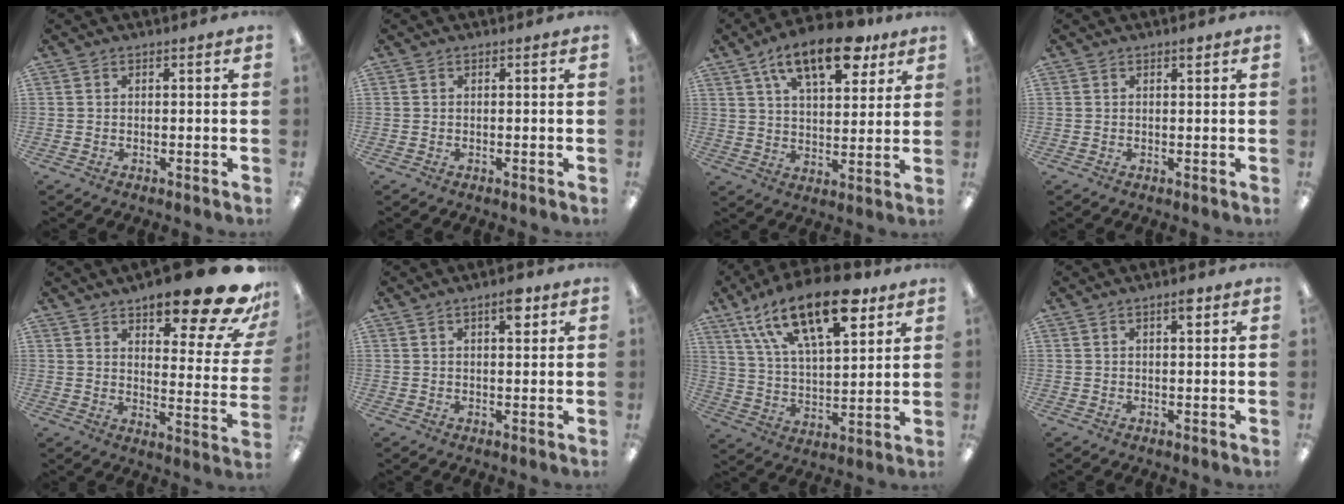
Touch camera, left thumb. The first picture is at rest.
{"total": 0.0}
{"total": 16.6, "force": [10.1, 7.2, 11.1], "torque": [-0.167, -0.039, 0.167]}
{"total": 1.2, "force": [0.9, 0.2, 0.8], "torque": [-0.009, -0.003, 0.013]}
{"total": 20.0, "force": [13.8, 6.1, 13.1], "torque": [-0.166, -0.100, 0.221]}
{"total": 4.7, "force": [2.8, 1.6, 3.4], "torque": [-0.041, -0.009, 0.040]}
{"total": 22.4, "force": [13.4, 9.6, 15.2], "torque": [-0.243, -0.059, 0.227]}
{"total": 2.9, "force": [1.8, 0.8, 2.2], "torque": [-0.031, -0.003, 0.027]}